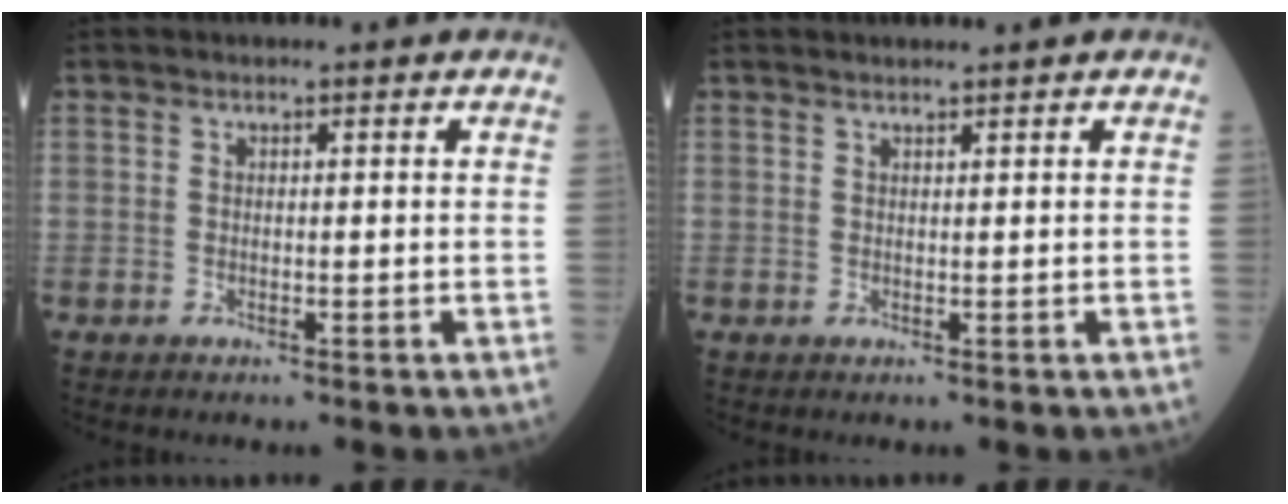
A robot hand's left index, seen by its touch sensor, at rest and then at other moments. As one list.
[{"total": 2.0, "force": [1.9, 0.0, 0.7], "torque": [-0.008, 0.013, 0.029]}]